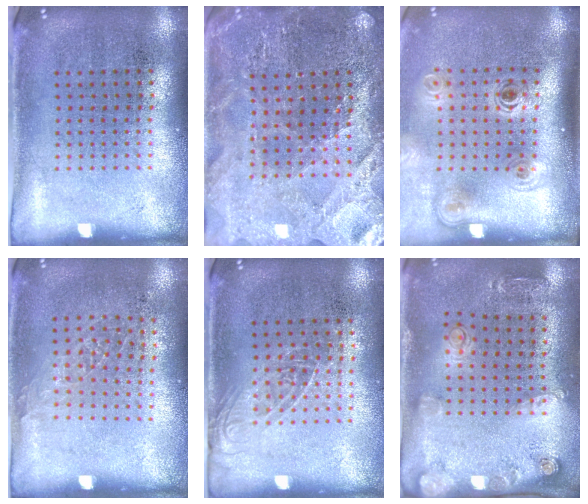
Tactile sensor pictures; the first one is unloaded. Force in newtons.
{"total": 2.8, "press": 2.8, "slide": 0.2}
{"total": 2.1, "press": 1.4, "slide": 1.5}
{"total": 0.8, "press": 0.8, "slide": 0.3}
{"total": 1.4, "press": 1.0, "slide": 0.9}
{"total": 1.7, "press": 1.4, "slide": 1.0}